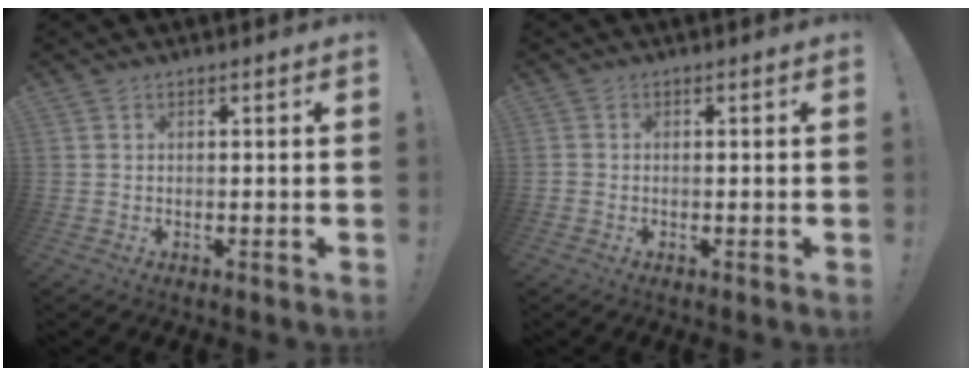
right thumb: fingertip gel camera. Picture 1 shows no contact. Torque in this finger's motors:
{"motor_torque": [0.22, -0.04, 0.01, -0.26, 0.00]}